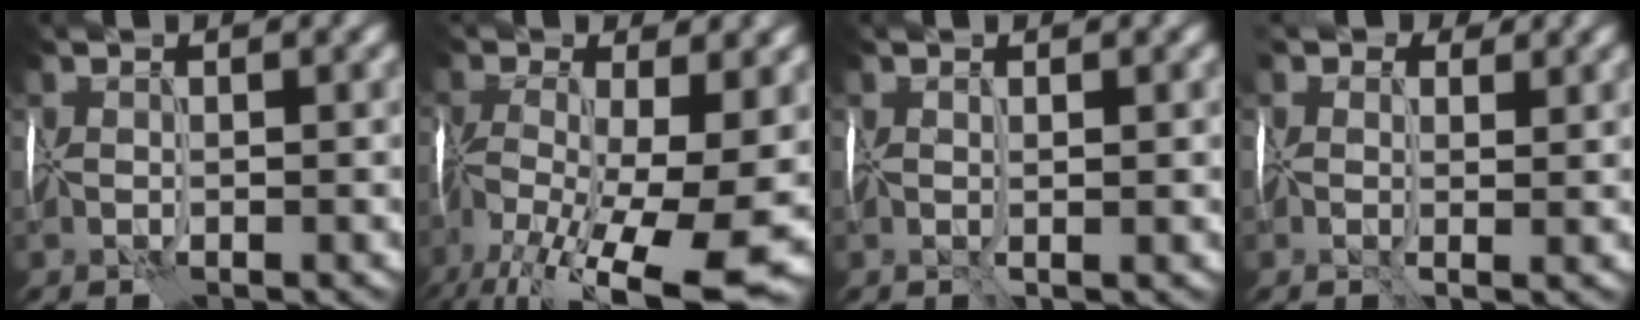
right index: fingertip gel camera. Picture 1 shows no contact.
{"total": 14.6, "force": [-6.0, 5.6, 12.1], "torque": [-0.245, -0.006, -0.098]}
{"total": 0.6, "force": [0.3, -0.2, 0.5], "torque": [-0.020, -0.003, 0.003]}
{"total": 2.4, "force": [0.7, 1.7, 1.4], "torque": [-0.032, 0.009, 0.007]}